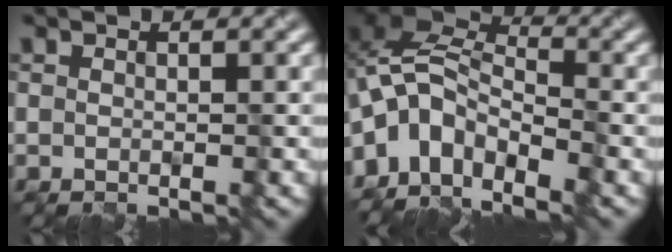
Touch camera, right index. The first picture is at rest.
{"total": 6.5, "force": [-3.4, 3.9, 3.9], "torque": [-0.061, 0.014, -0.085]}